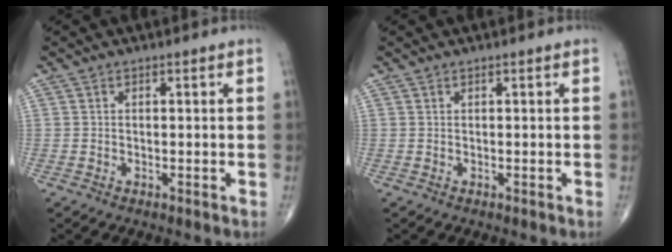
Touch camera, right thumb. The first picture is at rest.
{"total": 0.0}